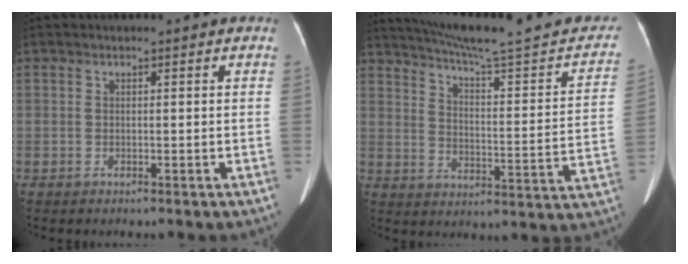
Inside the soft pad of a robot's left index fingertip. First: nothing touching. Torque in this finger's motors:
{"motor_torque": [0.78, -1.34, 0.00, 0.04]}